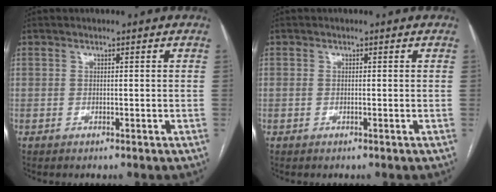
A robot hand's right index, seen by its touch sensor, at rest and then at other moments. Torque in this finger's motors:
{"motor_torque": [0.06, 0.23, 0.00, -0.04]}